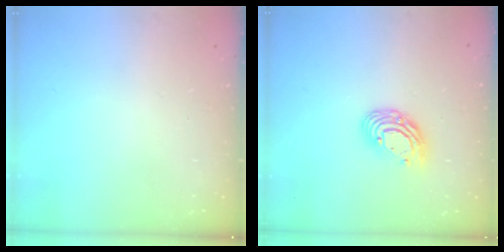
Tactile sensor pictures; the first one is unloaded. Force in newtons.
{"total": 9.8, "press": 9.8, "slide": 0.9}